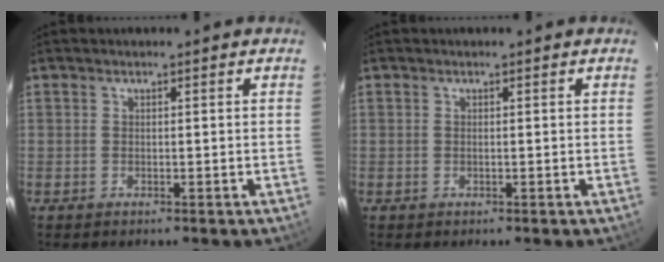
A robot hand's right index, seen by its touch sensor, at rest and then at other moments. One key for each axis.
{"total": 0.0}